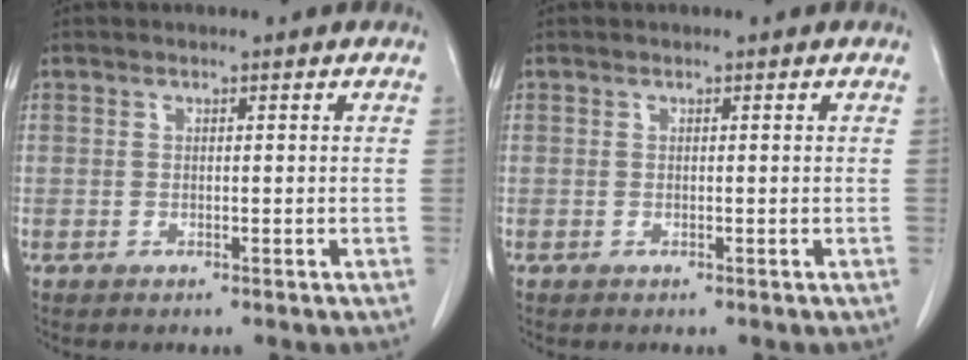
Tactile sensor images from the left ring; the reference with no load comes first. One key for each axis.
{"total": 0.0}